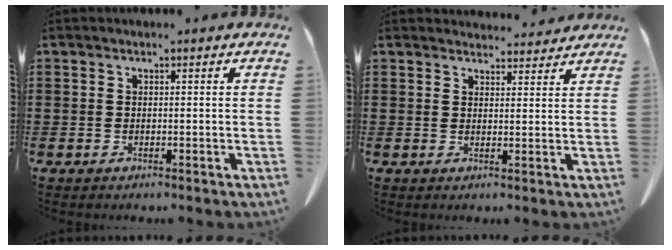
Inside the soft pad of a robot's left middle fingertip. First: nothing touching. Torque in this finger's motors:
{"motor_torque": [-0.31, 0.06, -0.38, -0.05]}